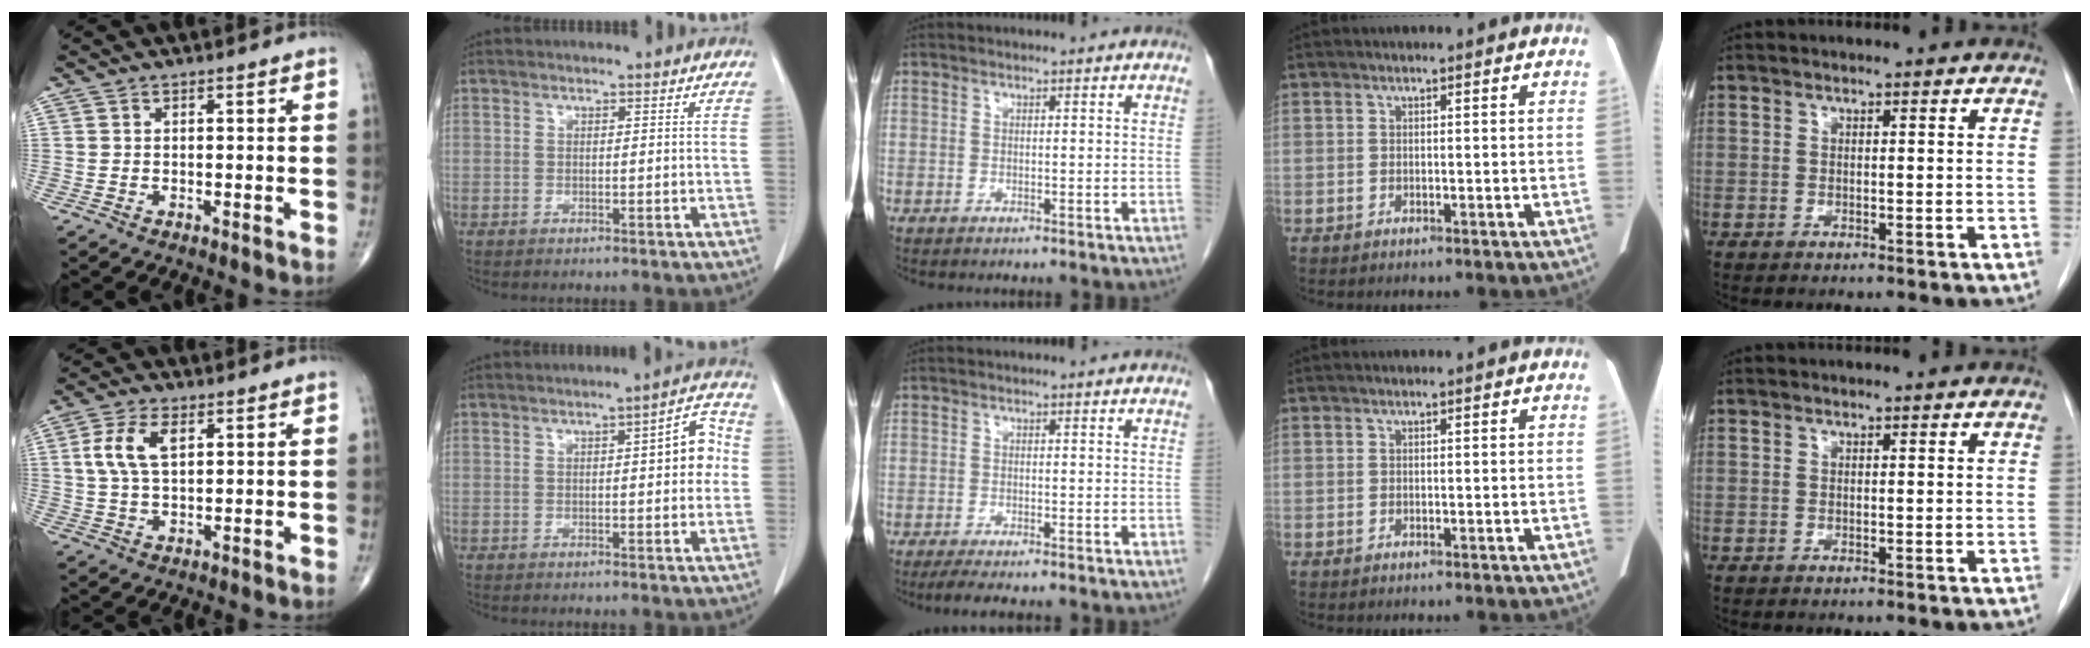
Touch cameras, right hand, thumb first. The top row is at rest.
{"thumb": {"total": 7.4, "force": [2.1, 3.8, 6.0], "torque": [-0.127, 0.004, 0.042]}, "index": {"total": 6.0, "force": [0.4, 1.6, 5.8], "torque": [-0.069, 0.018, 0.001]}, "middle": {"total": 4.3, "force": [-3.5, 0.5, 2.5], "torque": [-0.039, -0.008, -0.051]}}